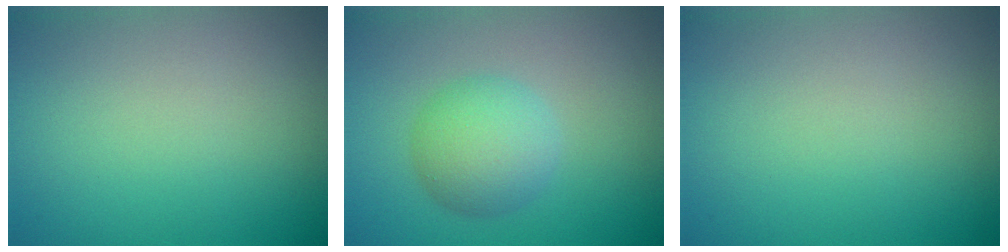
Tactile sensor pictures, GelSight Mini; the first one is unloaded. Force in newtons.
{"total": 4.1, "press": 4.1, "slide": 0.1}
{"total": 0.0}